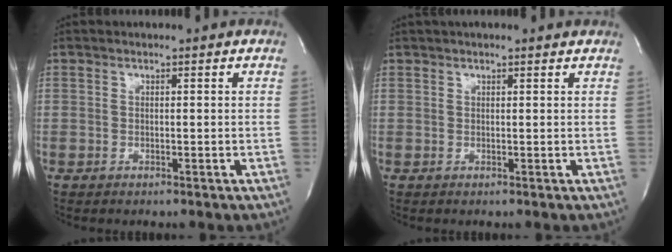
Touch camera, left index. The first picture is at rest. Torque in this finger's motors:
{"motor_torque": [0.80, -0.78, 0.26, 0.10]}